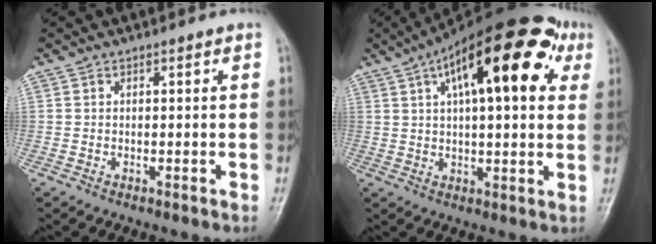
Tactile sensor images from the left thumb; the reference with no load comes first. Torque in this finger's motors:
{"motor_torque": [2.08, 2.13, 1.89, -0.88, 0.20]}